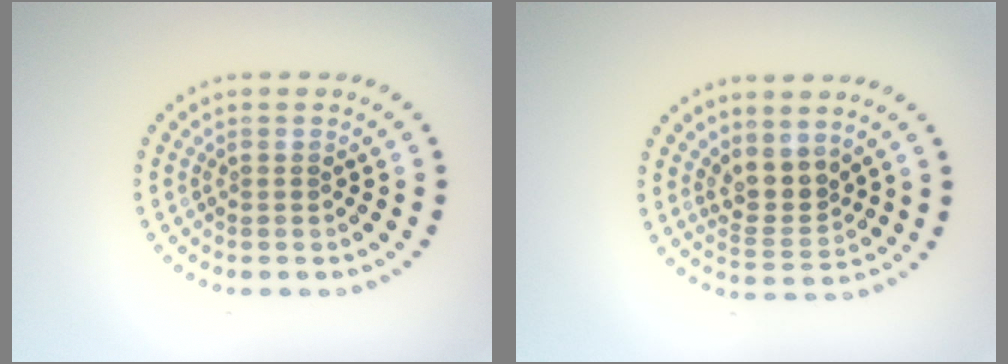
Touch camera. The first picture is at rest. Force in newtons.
{"total": 2.9, "press": 2.3, "slide": 1.8}